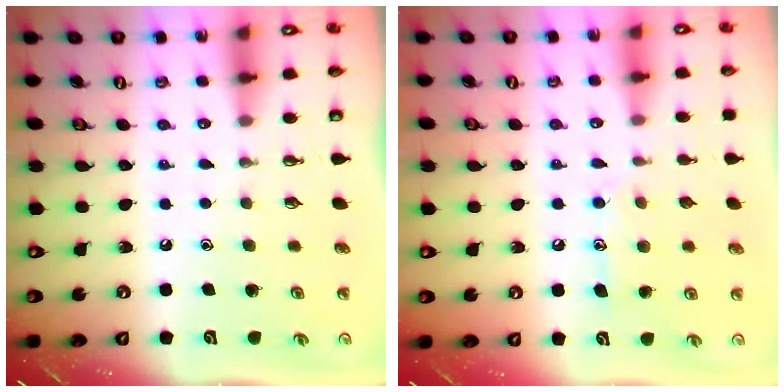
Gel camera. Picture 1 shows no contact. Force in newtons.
{"total": 9.7, "press": 9.7, "slide": 0.7}